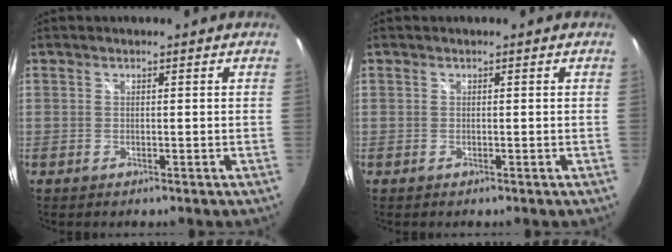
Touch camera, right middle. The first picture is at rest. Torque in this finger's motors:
{"motor_torque": [0.00, 0.00, 0.00, 0.00]}